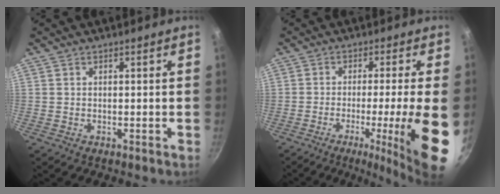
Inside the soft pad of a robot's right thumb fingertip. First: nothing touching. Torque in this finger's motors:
{"motor_torque": [1.89, 3.12, 0.24, -0.09, 0.18]}